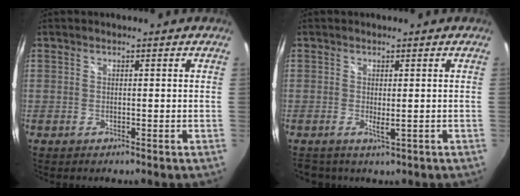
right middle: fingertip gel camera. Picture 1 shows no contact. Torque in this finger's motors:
{"motor_torque": [1.03, -1.08, 0.08, 0.05]}